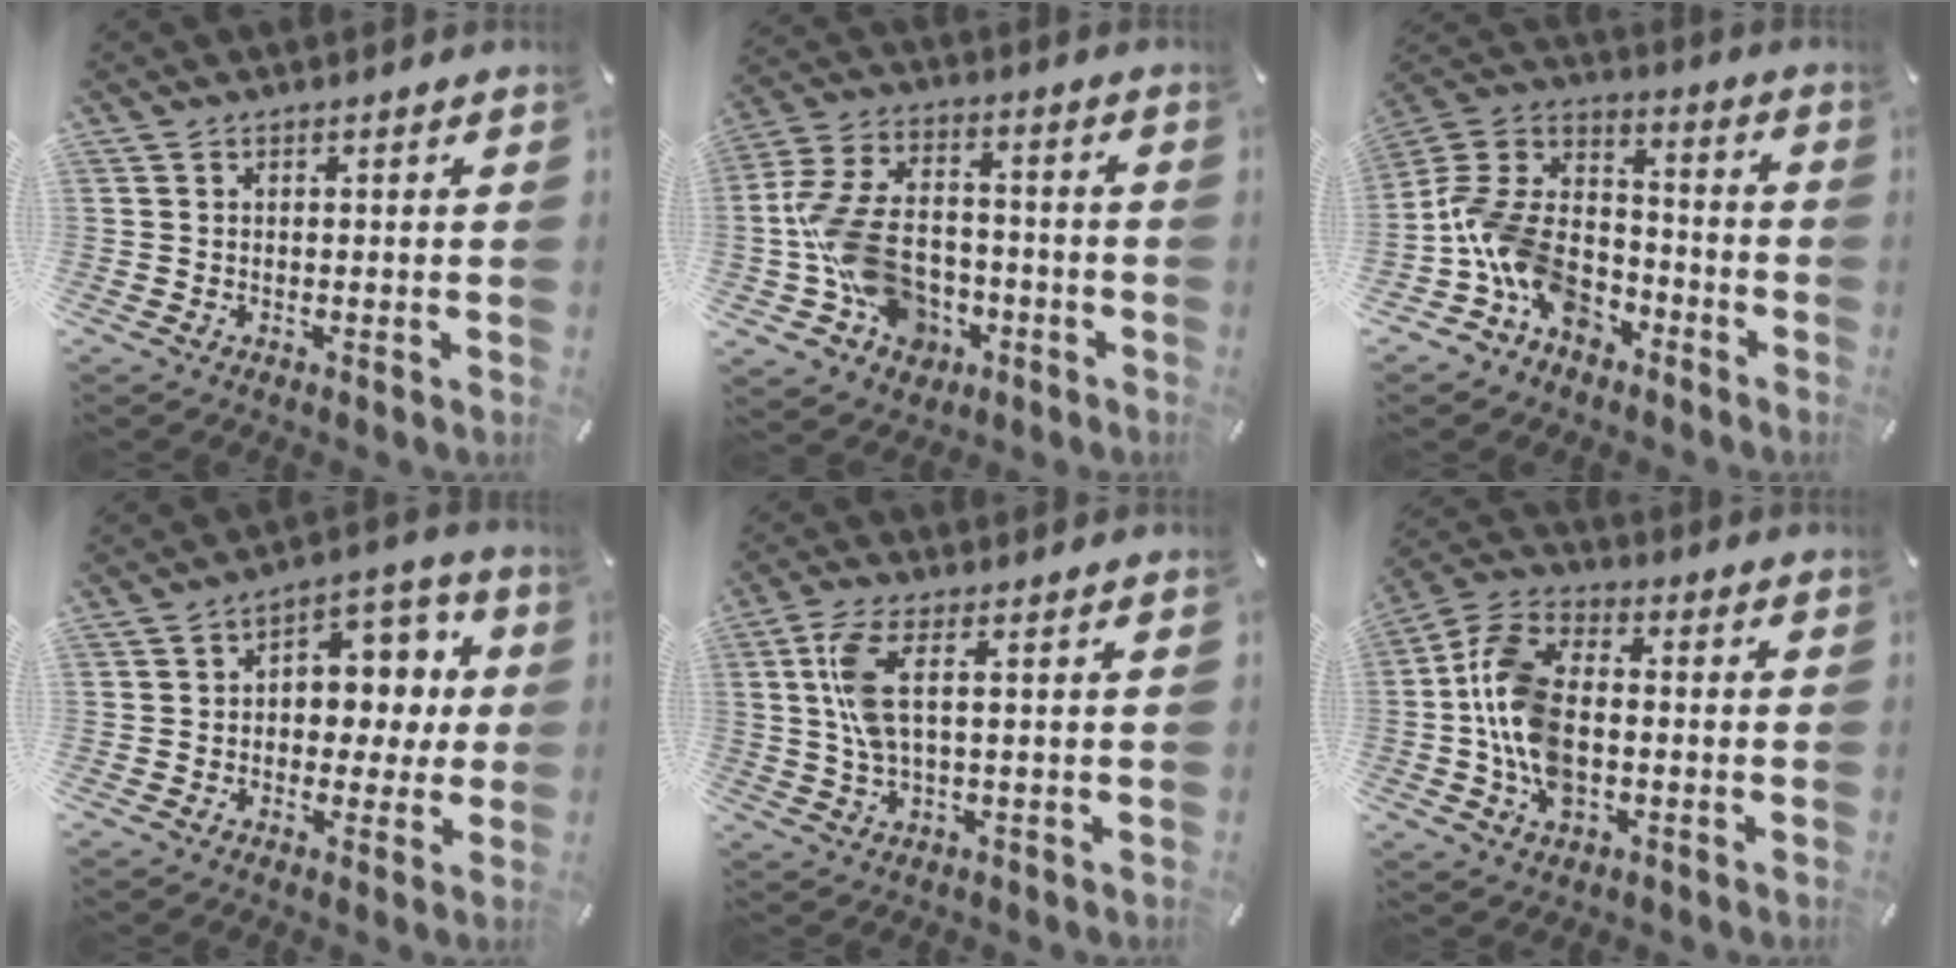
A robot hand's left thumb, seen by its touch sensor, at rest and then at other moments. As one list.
[{"total": 16.3, "force": [-4.7, 12.4, 9.5], "torque": [-0.197, 0.029, -0.080]}, {"total": 13.9, "force": [-6.3, 10.5, 6.7], "torque": [-0.160, 0.026, -0.116]}, {"total": 8.9, "force": [0.3, 7.1, 5.4], "torque": [-0.057, -0.003, 0.003]}, {"total": 7.5, "force": [1.4, 2.8, 6.8], "torque": [-0.154, -0.002, 0.020]}, {"total": 12.9, "force": [-2.6, 8.4, 9.3], "torque": [-0.214, 0.009, -0.047]}]